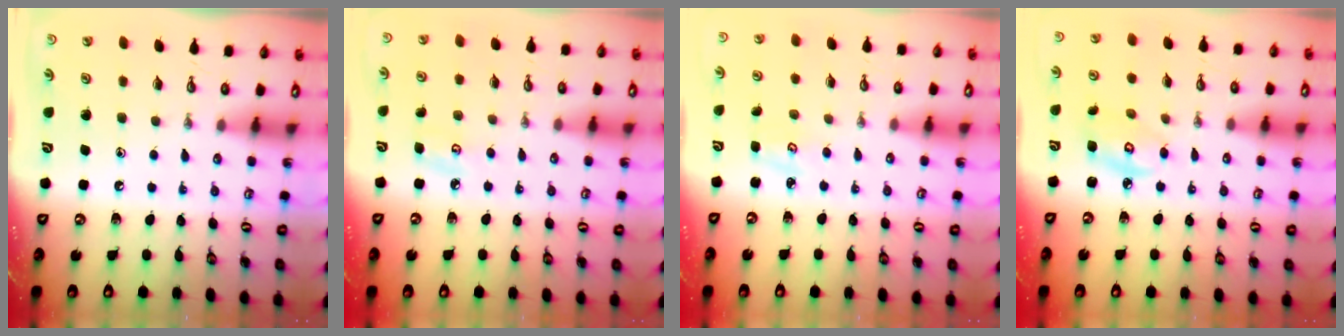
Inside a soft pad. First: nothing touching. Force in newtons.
{"total": 4.7, "press": 4.7, "slide": 0.3}
{"total": 2.5, "press": 2.5, "slide": 0.4}
{"total": 5.5, "press": 5.5, "slide": 0.2}